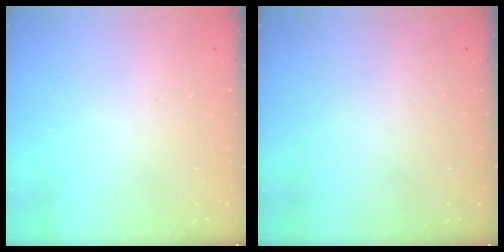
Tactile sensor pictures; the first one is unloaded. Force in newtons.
{"total": 0.0}